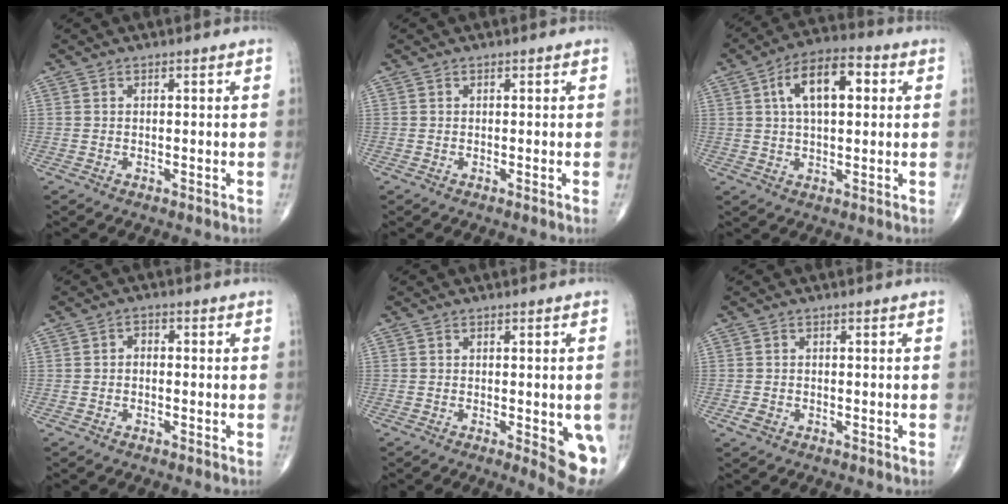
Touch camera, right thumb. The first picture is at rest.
{"total": 0.0}
{"total": 11.6, "force": [2.9, 5.7, 9.7], "torque": [-0.151, 0.016, 0.040]}
{"total": 1.6, "force": [-0.3, 1.2, 1.1], "torque": [-0.004, 0.006, -0.013]}
{"total": 8.1, "force": [-2.0, 2.5, 7.4], "torque": [-0.075, -0.014, -0.021]}
{"total": 1.5, "force": [-0.7, 1.0, 0.8], "torque": [-0.016, 0.002, -0.013]}